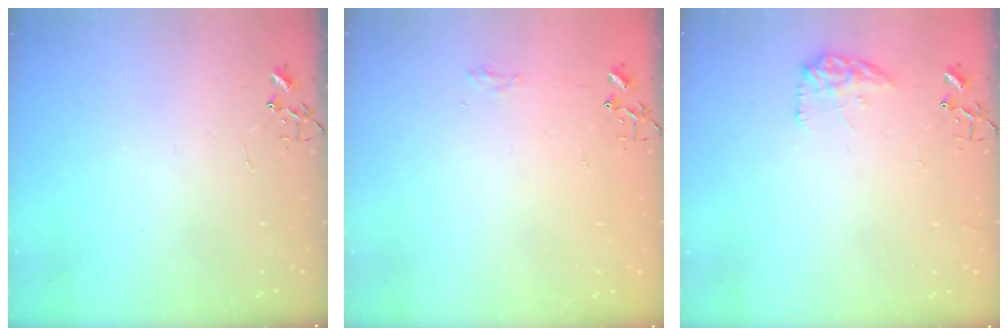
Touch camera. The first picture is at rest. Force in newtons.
{"total": 6.8, "press": 6.8, "slide": 0.7}
{"total": 10.1, "press": 10.1, "slide": 0.5}